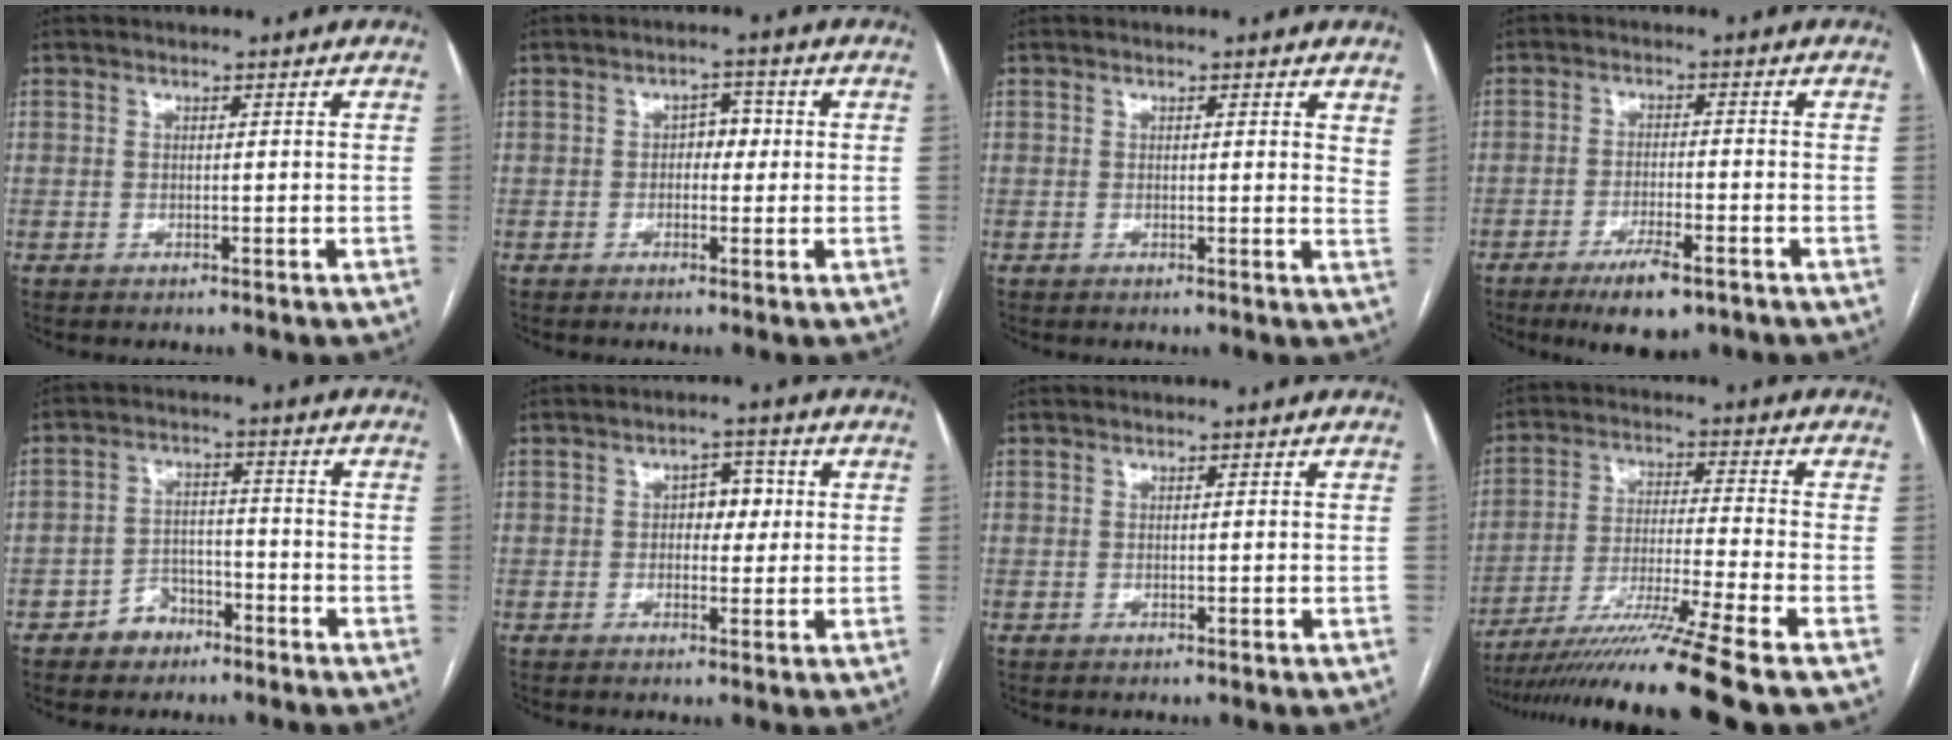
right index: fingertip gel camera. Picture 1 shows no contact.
{"total": 2.9, "force": [0.1, 1.8, 2.2], "torque": [-0.026, 0.014, -0.002]}
{"total": 2.8, "force": [2.2, 0.7, 1.6], "torque": [-0.020, -0.009, 0.013]}
{"total": 7.2, "force": [-4.6, 1.5, 5.3], "torque": [-0.095, -0.012, -0.073]}
{"total": 5.0, "force": [-3.3, 3.5, 1.4], "torque": [-0.023, 0.016, -0.053]}
{"total": 4.1, "force": [0.5, 2.4, 3.2], "torque": [-0.043, 0.013, 0.008]}
{"total": 0.0}
{"total": 15.5, "force": [-12.2, -3.3, 9.0], "torque": [-0.171, -0.039, -0.210]}